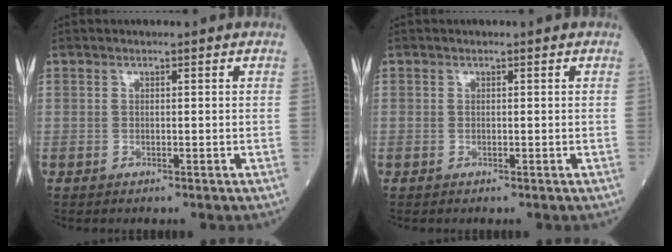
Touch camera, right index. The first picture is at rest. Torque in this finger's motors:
{"motor_torque": [0.18, -0.08, -0.07, 0.00]}